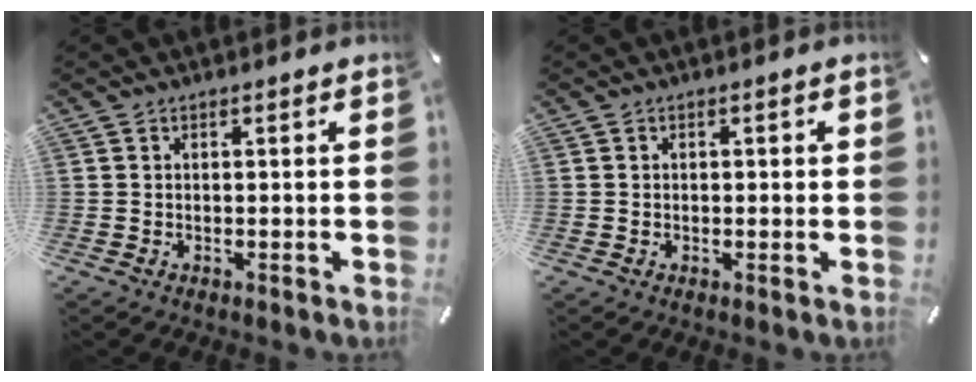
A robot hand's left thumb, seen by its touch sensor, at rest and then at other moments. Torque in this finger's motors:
{"motor_torque": [-0.09, -0.83, -0.12, 0.31, -0.01]}